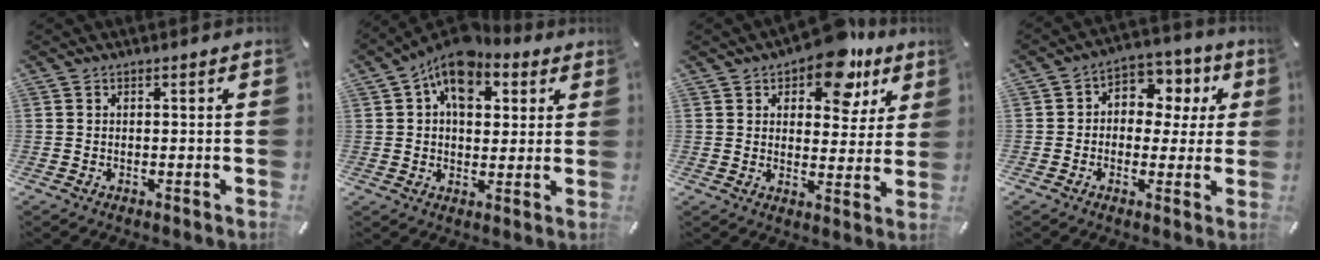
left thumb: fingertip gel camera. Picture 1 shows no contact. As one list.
[{"total": 11.7, "force": [5.9, 7.5, 6.8], "torque": [-0.101, -0.024, 0.106]}, {"total": 13.0, "force": [8.6, 6.7, 7.2], "torque": [-0.086, -0.050, 0.145]}, {"total": 8.1, "force": [1.0, 6.9, 4.1], "torque": [-0.059, -0.001, 0.015]}]